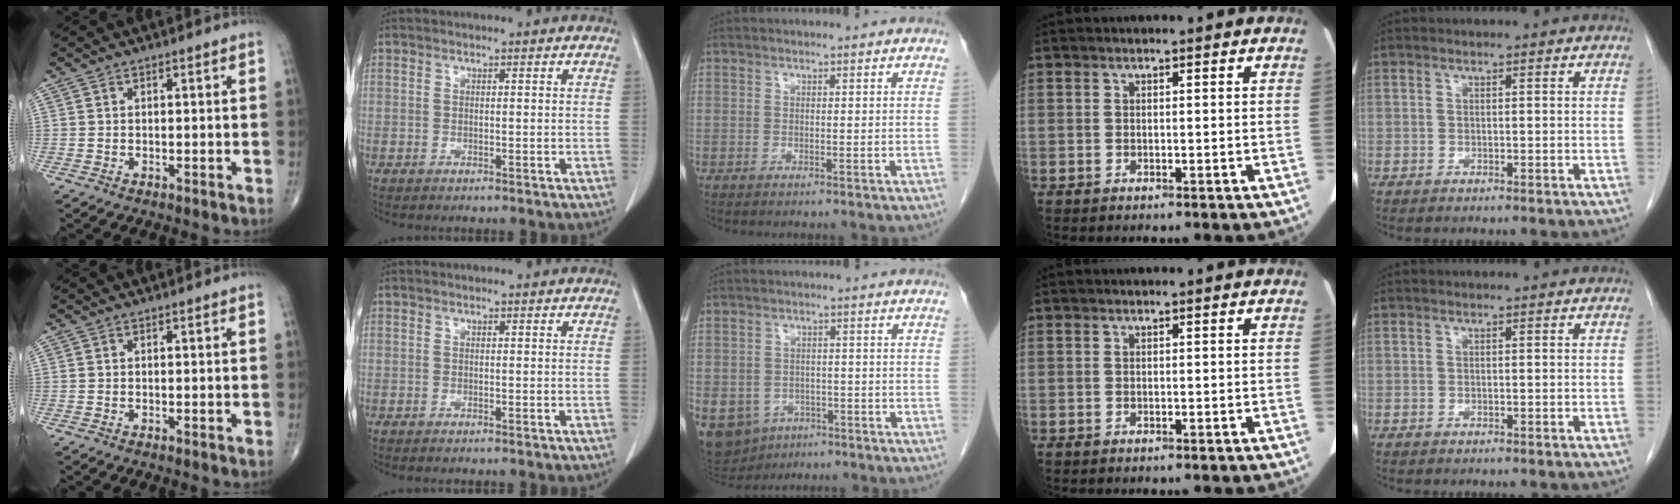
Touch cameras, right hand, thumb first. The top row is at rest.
{"middle": {"total": 13.9, "force": [-6.7, 11.1, 5.0], "torque": [-0.143, 0.000, -0.084]}}